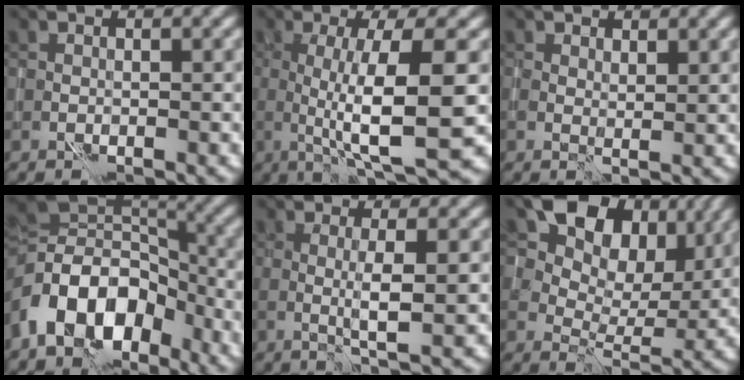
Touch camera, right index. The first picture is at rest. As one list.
[{"total": 9.6, "force": [-0.4, 2.1, 9.4], "torque": [-0.134, -0.004, -0.002]}, {"total": 1.6, "force": [1.0, 0.8, 1.0], "torque": [-0.017, -0.001, 0.019]}, {"total": 11.6, "force": [-5.2, 7.5, 7.1], "torque": [-0.131, 0.009, -0.103]}, {"total": 3.4, "force": [0.0, 0.4, 3.4], "torque": [-0.059, -0.003, 0.000]}, {"total": 12.7, "force": [6.3, 7.9, 7.5], "torque": [-0.128, 0.015, 0.096]}]